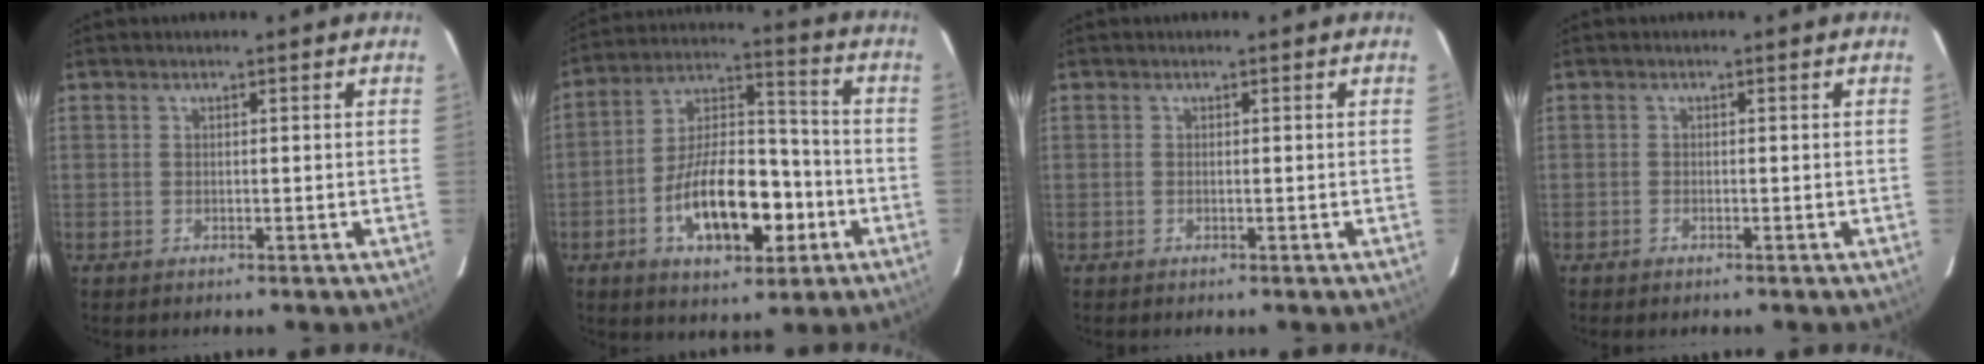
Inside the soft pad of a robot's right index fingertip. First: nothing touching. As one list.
[{"total": 16.9, "force": [-6.1, 8.1, 13.6], "torque": [-0.249, 0.020, -0.091]}, {"total": 0.0}, {"total": 0.7, "force": [-0.6, 0.3, 0.2], "torque": [-0.005, 0.000, -0.013]}]